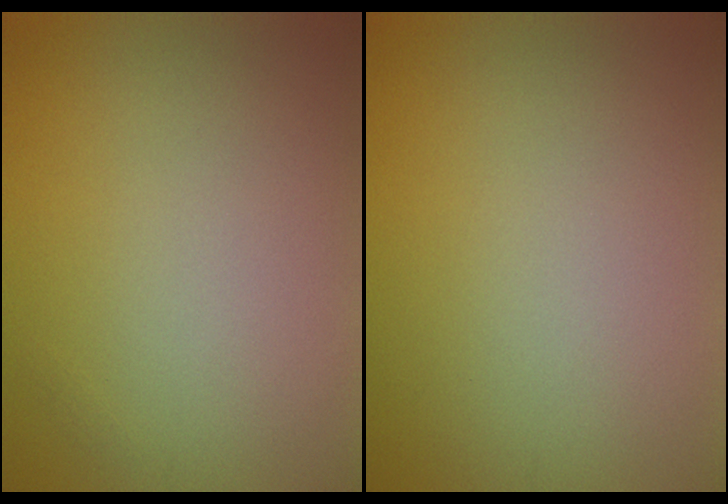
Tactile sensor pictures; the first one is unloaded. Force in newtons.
{"total": 0.0}